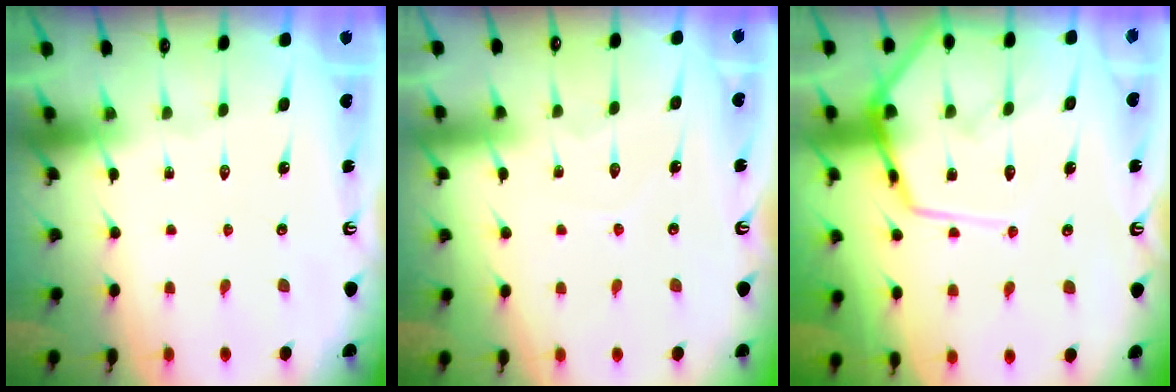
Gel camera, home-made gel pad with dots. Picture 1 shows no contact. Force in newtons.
{"total": 4.8, "press": 4.8, "slide": 0.2}
{"total": 13.8, "press": 13.8, "slide": 1.0}